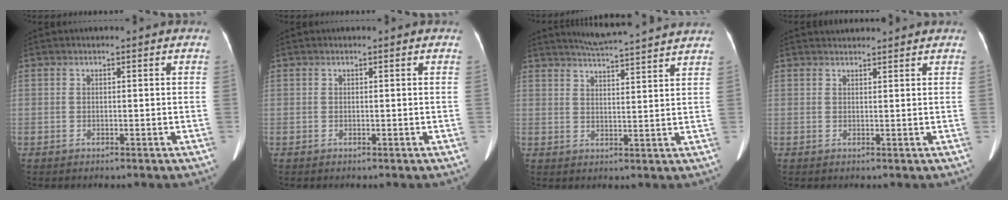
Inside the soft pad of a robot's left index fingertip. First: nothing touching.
{"total": 0.0}
{"total": 12.1, "force": [11.2, -0.5, 4.5], "torque": [-0.078, 0.013, 0.148]}
{"total": 3.0, "force": [3.0, 0.2, 0.3], "torque": [-0.009, 0.026, 0.045]}